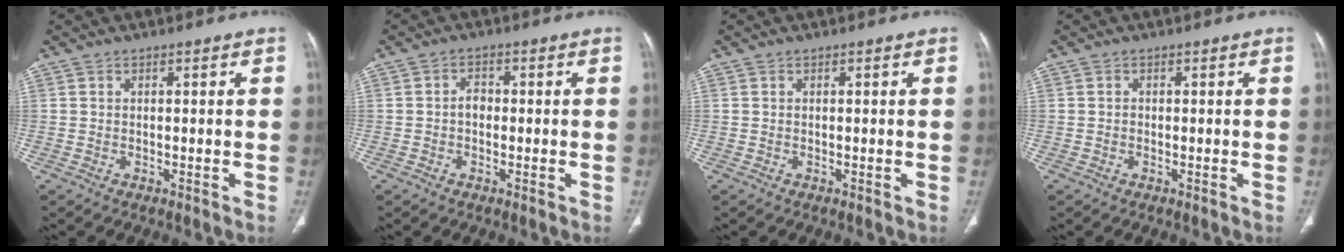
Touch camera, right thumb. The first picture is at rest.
{"total": 2.1, "force": [-0.3, 1.5, 1.4], "torque": [-0.013, 0.008, -0.011]}
{"total": 0.0}
{"total": 0.0}